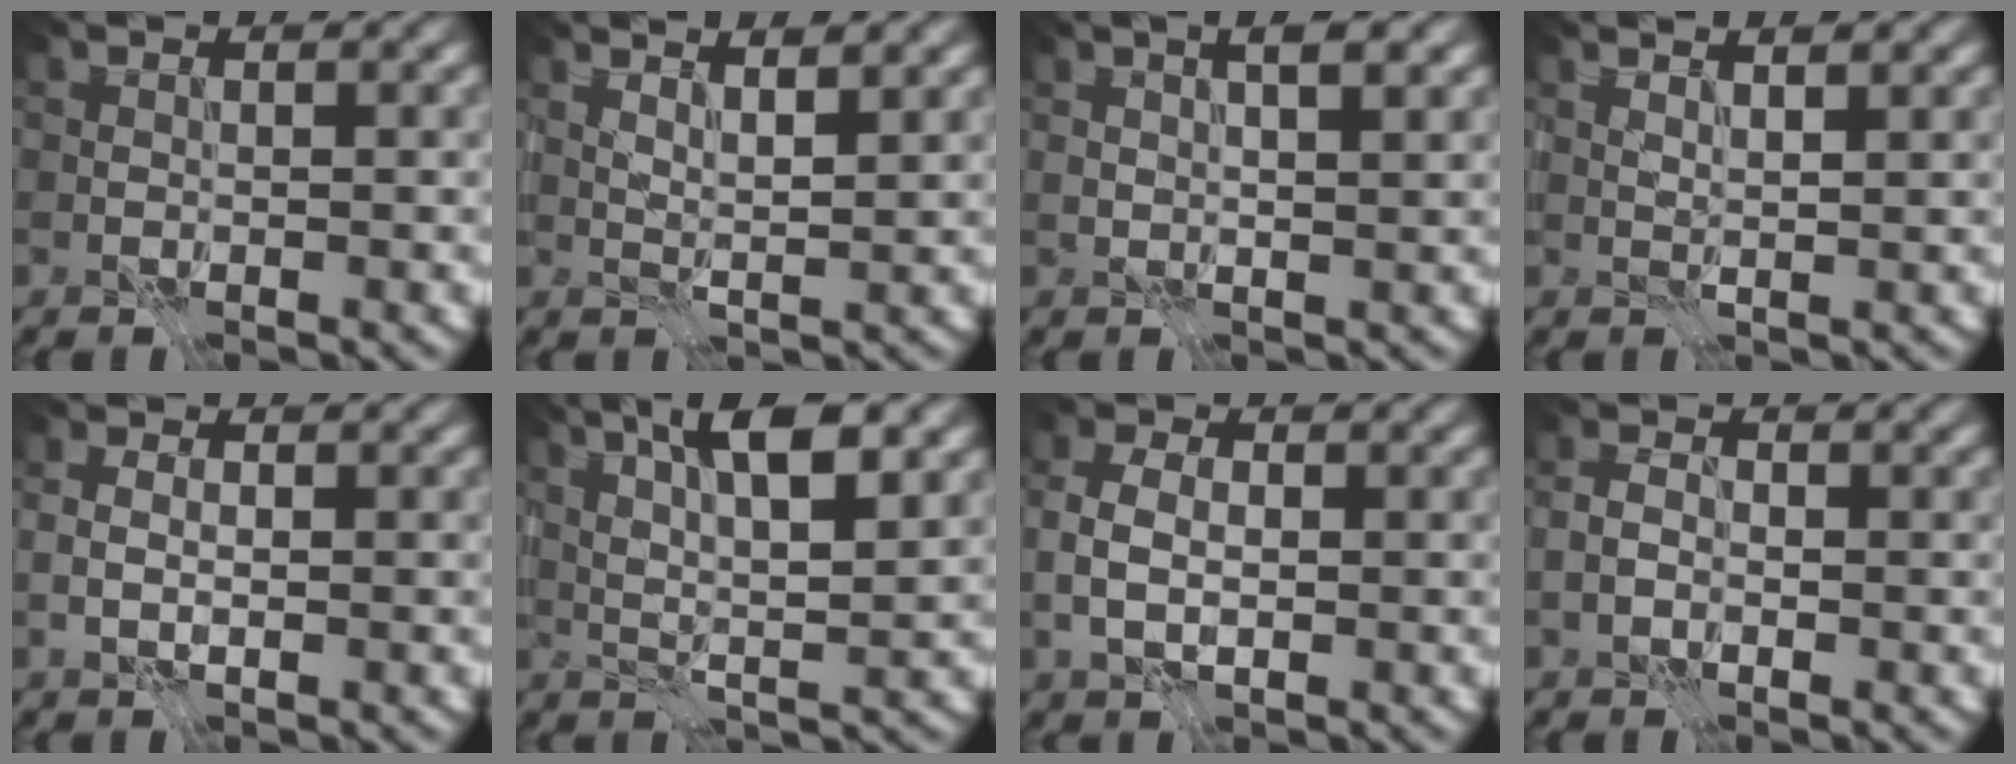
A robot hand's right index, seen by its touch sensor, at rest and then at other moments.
{"total": 4.1, "force": [2.7, 1.2, 2.9], "torque": [-0.027, 0.011, 0.024]}
{"total": 4.5, "force": [2.3, 1.7, 3.4], "torque": [-0.031, 0.023, 0.015]}
{"total": 3.1, "force": [2.0, 1.0, 2.2], "torque": [-0.019, 0.009, 0.008]}
{"total": 1.5, "force": [-0.1, 0.9, 1.2], "torque": [-0.026, 0.003, -0.002]}
{"total": 7.2, "force": [3.1, 1.7, 6.2], "torque": [-0.099, 0.006, 0.051]}
{"total": 3.2, "force": [-0.1, 2.1, 2.5], "torque": [-0.058, 0.002, -0.003]}
{"total": 1.7, "force": [-0.6, 1.0, 1.2], "torque": [-0.024, 0.004, -0.016]}